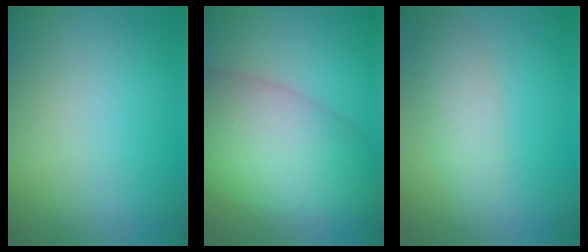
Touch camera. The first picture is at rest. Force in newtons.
{"total": 8.6, "press": 8.6, "slide": 0.3}
{"total": 2.7, "press": 2.7, "slide": 0.0}